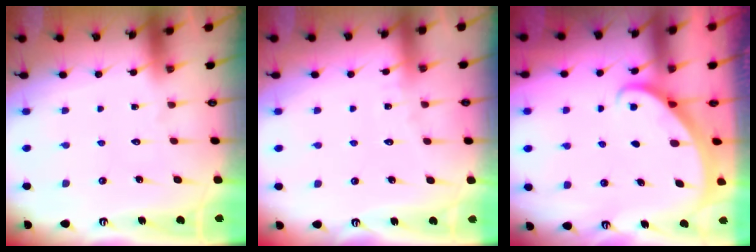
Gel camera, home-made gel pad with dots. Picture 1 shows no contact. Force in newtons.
{"total": 3.3, "press": 3.3, "slide": 0.4}
{"total": 1.9, "press": 1.9, "slide": 0.1}